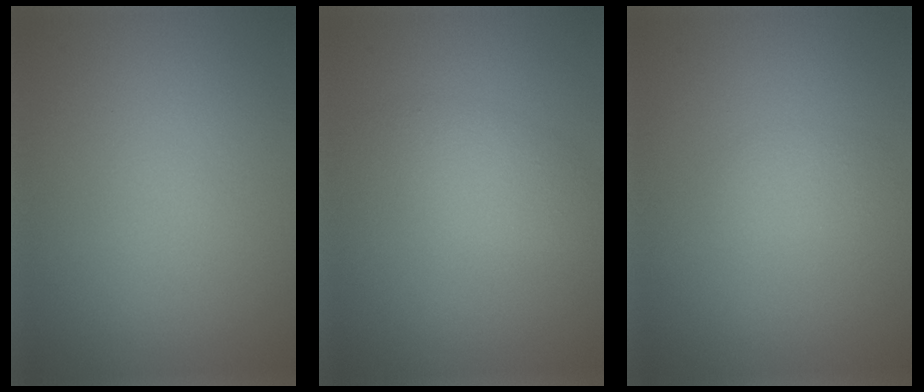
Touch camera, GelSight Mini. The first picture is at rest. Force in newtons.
{"total": 2.4, "press": 2.4, "slide": 0.1}
{"total": 1.2, "press": 1.2, "slide": 0.0}